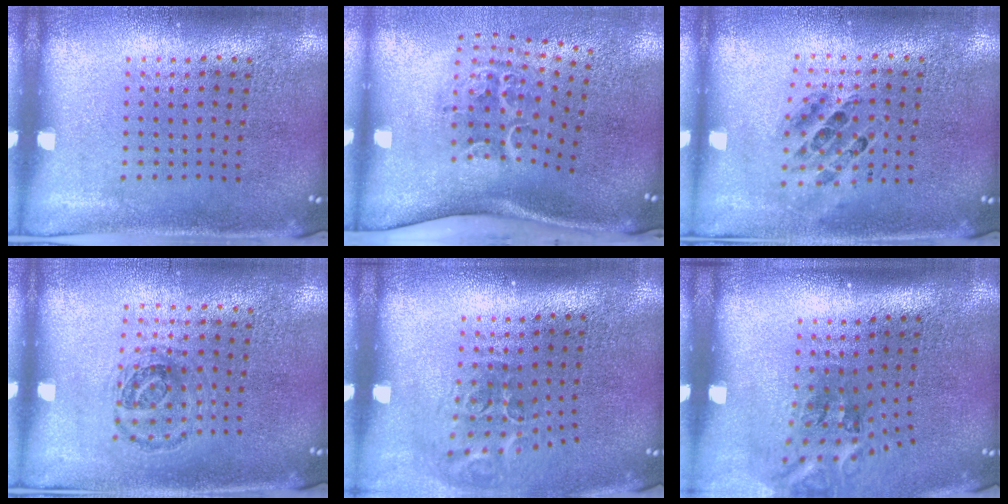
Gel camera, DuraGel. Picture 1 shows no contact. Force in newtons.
{"total": 2.2, "press": 1.4, "slide": 1.7}
{"total": 0.7, "press": 0.7, "slide": 0.1}
{"total": 0.9, "press": 0.8, "slide": 0.4}
{"total": 2.0, "press": 1.2, "slide": 1.6}
{"total": 2.1, "press": 1.3, "slide": 1.6}